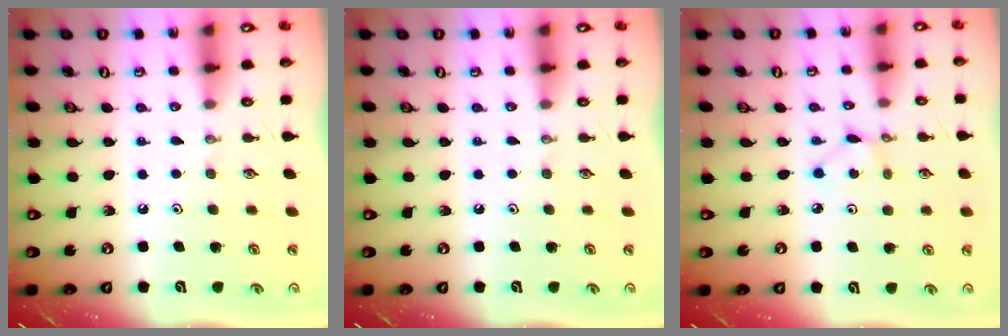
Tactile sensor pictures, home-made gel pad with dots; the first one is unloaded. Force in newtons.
{"total": 0.0}
{"total": 2.8, "press": 2.8, "slide": 0.3}